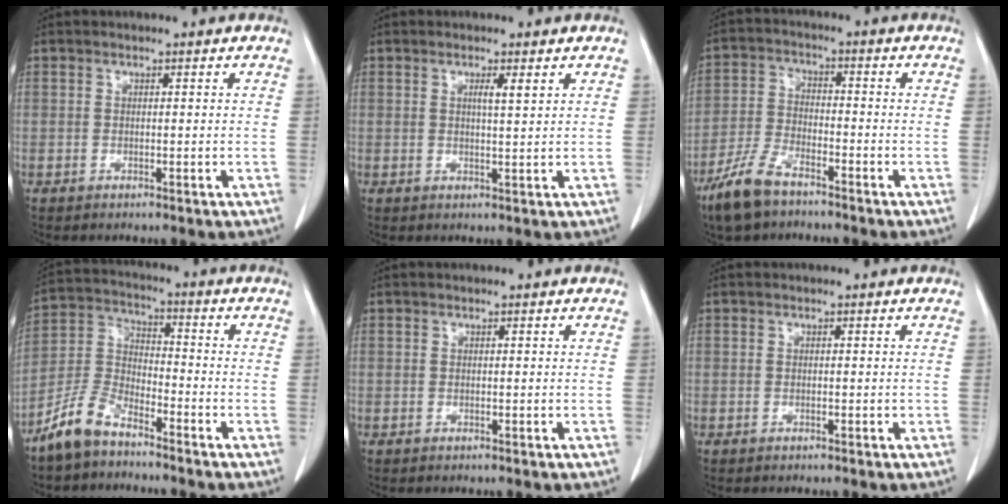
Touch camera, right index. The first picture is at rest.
{"total": 1.9, "force": [0.9, 0.0, 1.7], "torque": [-0.033, 0.000, 0.013]}
{"total": 8.2, "force": [-6.1, 2.9, 4.6], "torque": [-0.107, -0.013, -0.122]}
{"total": 8.1, "force": [-6.4, 3.0, 3.9], "torque": [-0.095, 0.002, -0.137]}
{"total": 0.0}
{"total": 0.6, "force": [-0.2, 0.2, 0.5], "torque": [-0.007, 0.001, -0.005]}